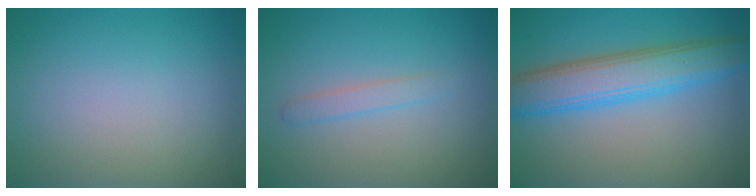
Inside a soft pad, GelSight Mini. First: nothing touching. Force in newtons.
{"total": 1.2, "press": 1.2, "slide": 0.1}
{"total": 6.4, "press": 6.4, "slide": 0.2}